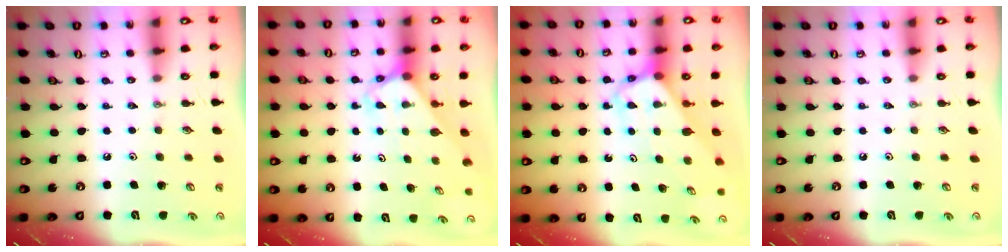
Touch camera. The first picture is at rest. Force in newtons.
{"total": 2.6, "press": 2.6, "slide": 0.2}
{"total": 4.7, "press": 4.7, "slide": 0.4}
{"total": 0.0}